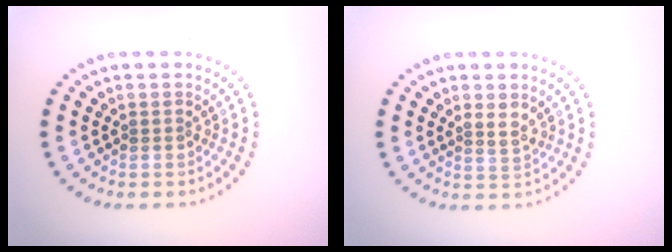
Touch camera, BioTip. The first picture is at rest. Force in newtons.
{"total": 1.5, "press": 1.2, "slide": 0.8}